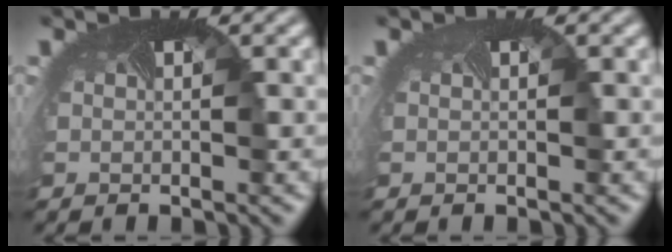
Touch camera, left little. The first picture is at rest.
{"total": 0.0}